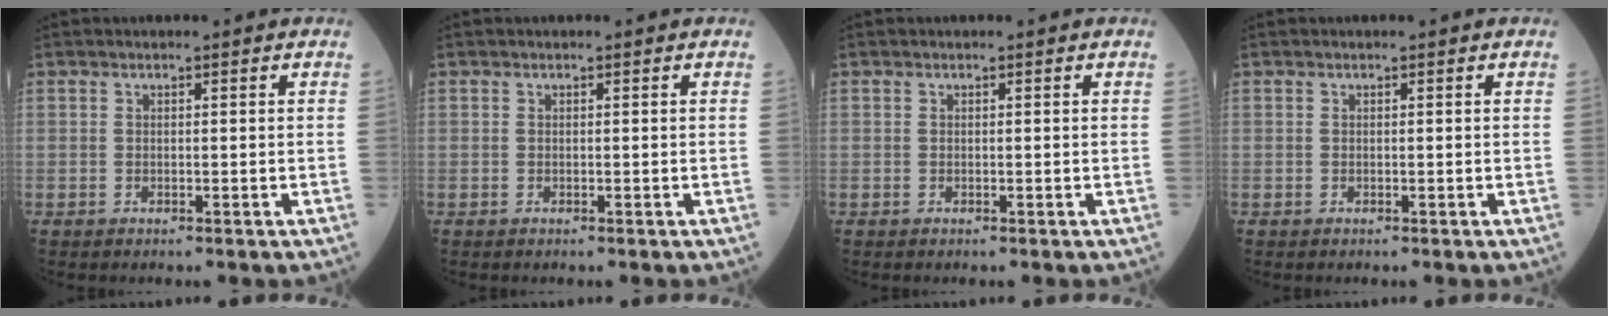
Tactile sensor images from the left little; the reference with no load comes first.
{"total": 0.0}
{"total": 0.0}
{"total": 0.0}